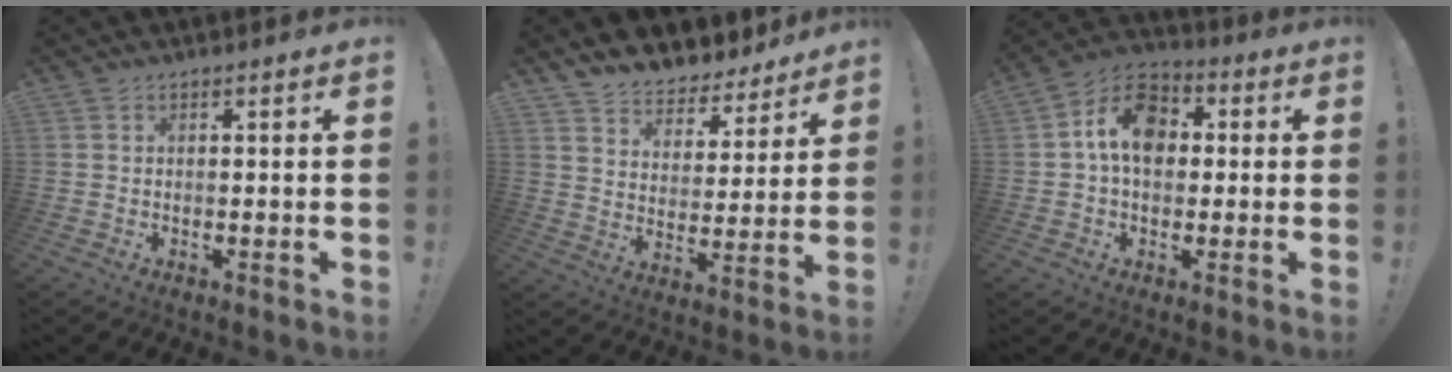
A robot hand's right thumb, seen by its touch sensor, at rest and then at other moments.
{"total": 6.9, "force": [6.0, 3.3, 0.8], "torque": [-0.015, -0.066, 0.113]}
{"total": 12.6, "force": [2.5, 9.0, 8.5], "torque": [-0.123, 0.006, 0.049]}